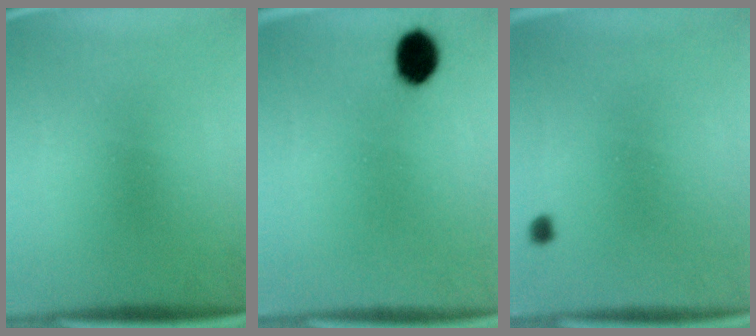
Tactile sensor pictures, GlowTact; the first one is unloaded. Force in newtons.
{"total": 6.4}
{"total": 1.0}